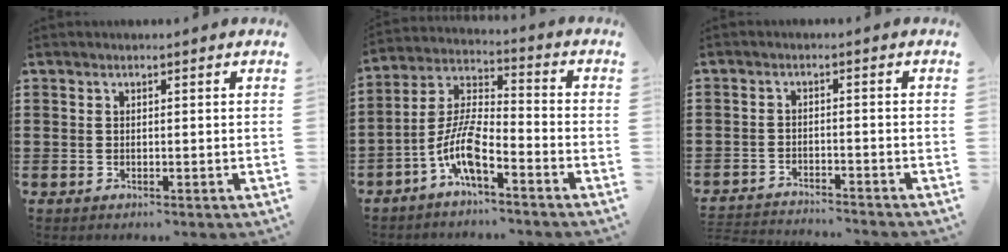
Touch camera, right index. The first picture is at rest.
{"total": 8.4, "force": [-5.1, 2.2, 6.2], "torque": [-0.152, -0.010, -0.105]}
{"total": 2.7, "force": [-2.7, -0.1, 0.0], "torque": [-0.005, -0.002, -0.058]}